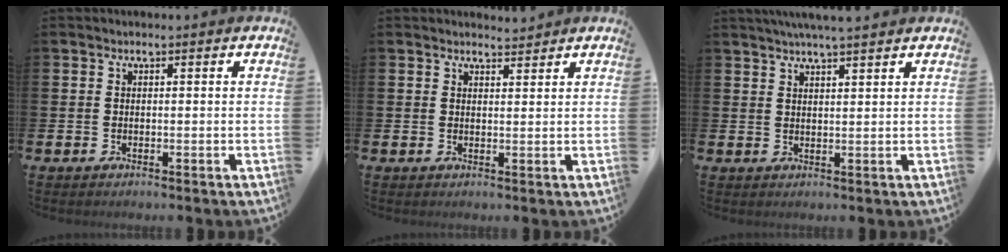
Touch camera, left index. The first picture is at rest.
{"total": 2.4, "force": [2.4, 0.4, -0.1], "torque": [0.006, -0.014, 0.042]}
{"total": 3.8, "force": [3.6, -0.1, 1.3], "torque": [-0.024, -0.011, 0.063]}